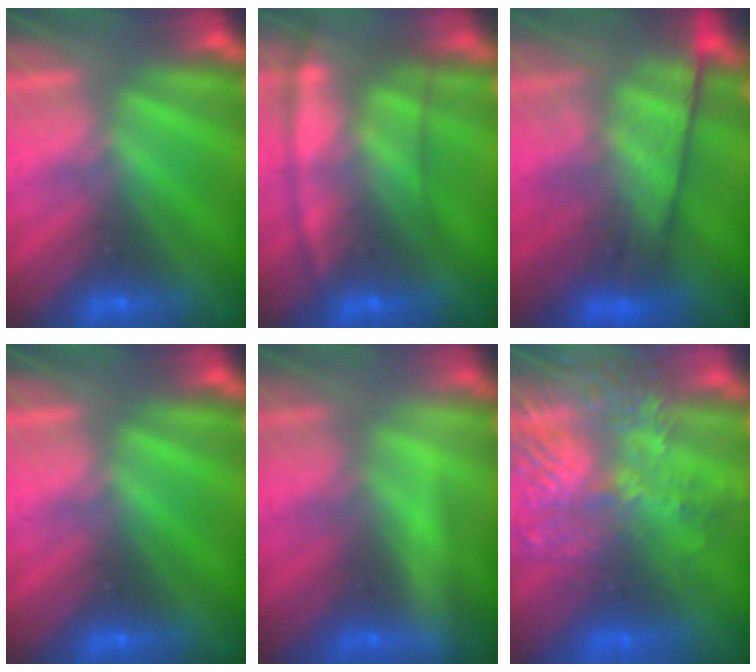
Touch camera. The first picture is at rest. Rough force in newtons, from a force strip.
{"total": 5.8}
{"total": 9.4}
{"total": 0.0}
{"total": 2.2}
{"total": 8.0}